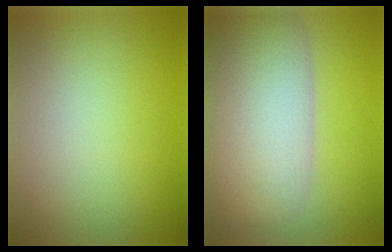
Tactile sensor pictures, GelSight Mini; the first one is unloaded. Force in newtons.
{"total": 10.1, "press": 10.1, "slide": 0.7}